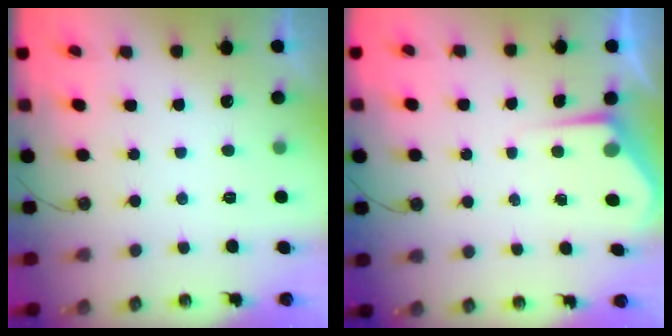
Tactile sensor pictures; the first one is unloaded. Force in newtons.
{"total": 3.8, "press": 3.8, "slide": 0.5}